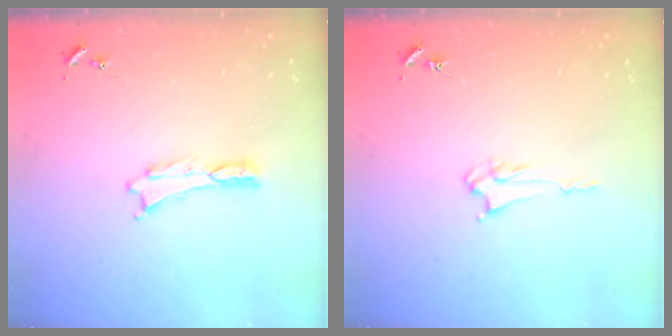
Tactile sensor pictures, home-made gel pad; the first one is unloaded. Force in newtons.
{"total": 2.4, "press": 2.4, "slide": 0.3}